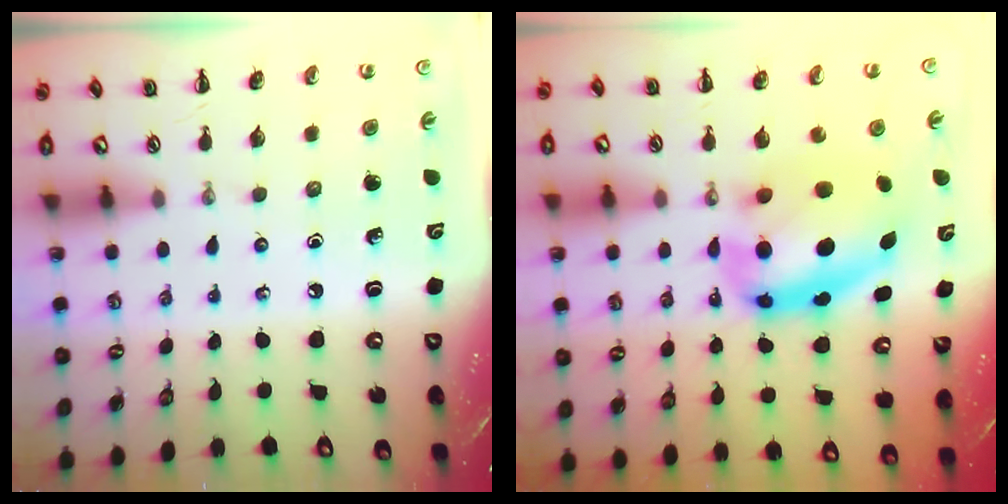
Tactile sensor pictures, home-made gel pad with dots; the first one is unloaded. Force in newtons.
{"total": 10.2, "press": 9.9, "slide": 2.4}